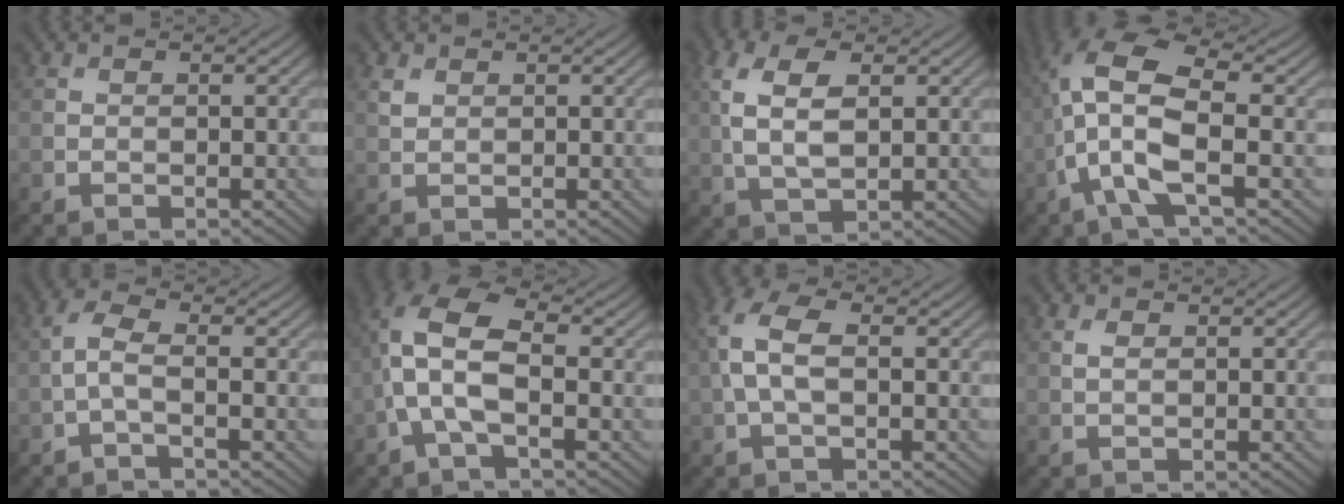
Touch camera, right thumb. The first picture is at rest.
{"total": 1.2, "force": [0.8, 0.7, 0.5], "torque": [-0.013, -0.001, 0.019]}
{"total": 7.3, "force": [1.6, 3.7, 6.1], "torque": [-0.142, 0.006, 0.028]}
{"total": 10.0, "force": [-1.3, 3.5, 9.3], "torque": [-0.205, 0.017, -0.041]}
{"total": 2.9, "force": [-0.7, 0.8, 2.7], "torque": [-0.061, 0.009, -0.023]}
{"total": 8.2, "force": [-0.7, 3.6, 7.3], "torque": [-0.166, 0.021, -0.025]}
{"total": 6.2, "force": [0.4, 2.9, 5.5], "torque": [-0.137, 0.016, -0.001]}
{"total": 1.3, "force": [0.4, 0.7, 1.0], "torque": [-0.025, 0.000, 0.009]}